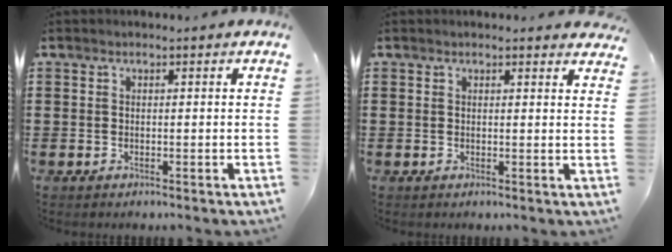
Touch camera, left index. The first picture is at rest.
{"total": 1.2, "force": [1.1, 0.3, 0.2], "torque": [-0.006, 0.001, 0.023]}